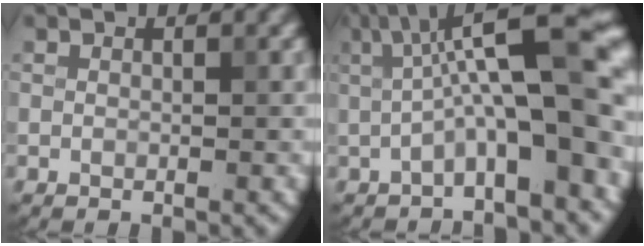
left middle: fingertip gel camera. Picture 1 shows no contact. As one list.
[{"total": 10.8, "force": [0.4, 2.7, 10.5], "torque": [-0.150, 0.034, 0.001]}]